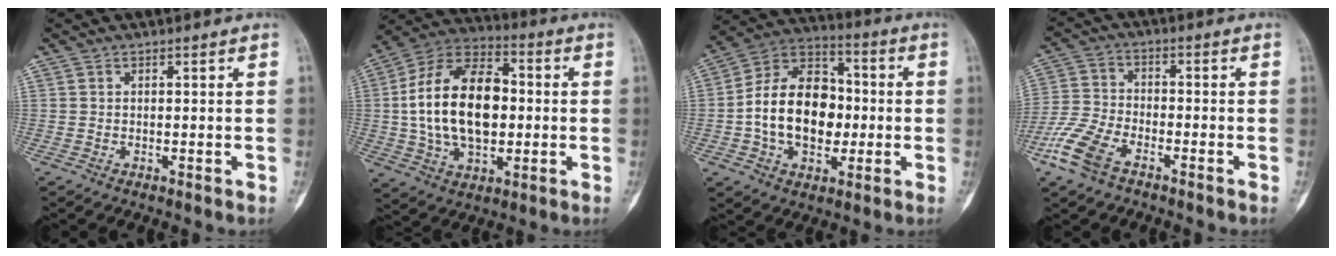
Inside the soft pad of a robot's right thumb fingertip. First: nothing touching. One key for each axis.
{"total": 21.2, "fx": 0.4, "fy": 12.9, "fz": 16.8, "tx": -0.282, "ty": 0.020, "tz": 0.009}
{"total": 18.0, "fx": -1.5, "fy": 12.3, "fz": 13.0, "tx": -0.189, "ty": 0.032, "tz": -0.026}
{"total": 9.6, "fx": -5.7, "fy": 4.8, "fz": 6.1, "tx": -0.145, "ty": 0.014, "tz": -0.119}